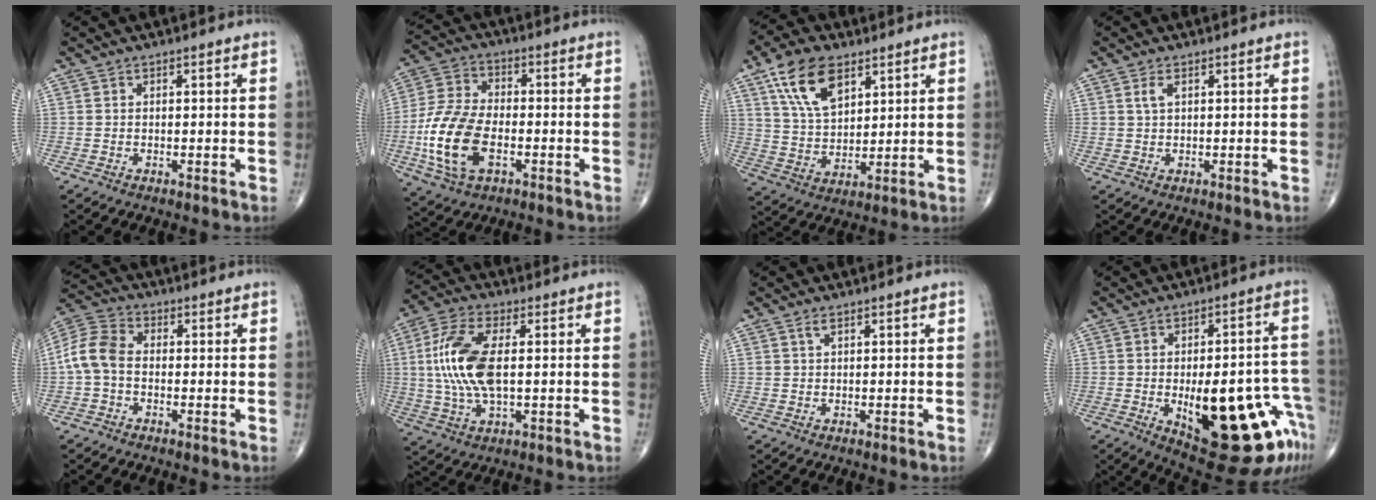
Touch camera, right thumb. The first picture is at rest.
{"total": 15.1, "force": [-3.8, 8.4, 11.9], "torque": [-0.250, 0.012, -0.072]}
{"total": 12.6, "force": [6.7, 6.7, 8.4], "torque": [-0.135, -0.022, 0.130]}
{"total": 1.9, "force": [0.8, 0.9, 1.5], "torque": [-0.033, 0.004, 0.020]}
{"total": 7.8, "force": [-0.9, 5.3, 5.7], "torque": [-0.115, 0.022, -0.032]}
{"total": 13.4, "force": [0.9, 5.9, 12.0], "torque": [-0.267, 0.006, 0.018]}
{"total": 0.9, "force": [0.6, 0.3, 0.7], "torque": [-0.016, 0.004, 0.013]}
{"total": 24.9, "force": [-8.7, 9.4, 21.4], "torque": [-0.213, 0.028, -0.091]}